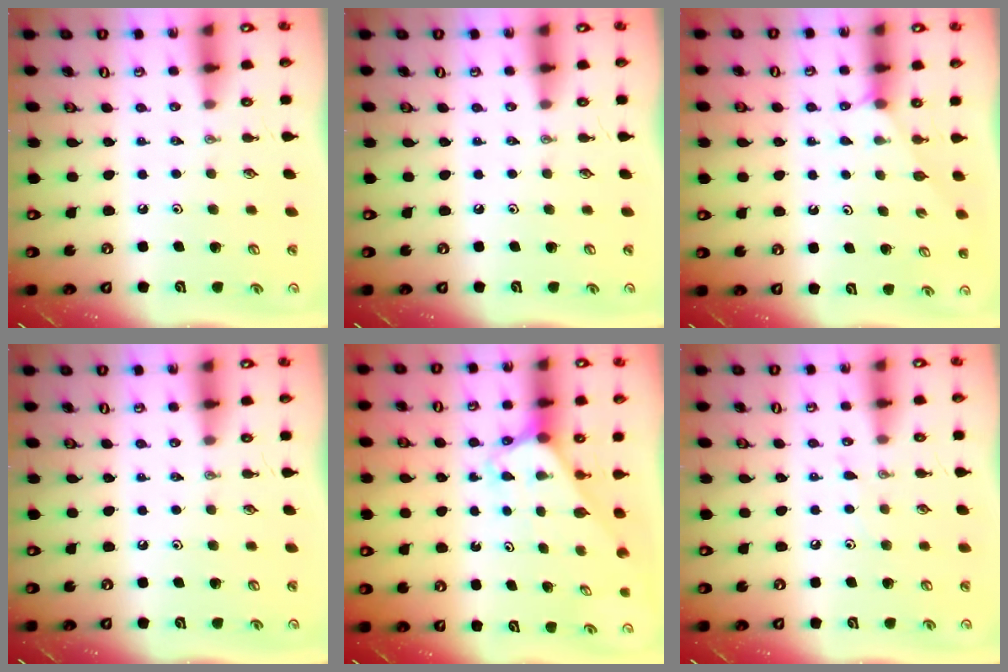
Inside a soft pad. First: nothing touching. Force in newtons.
{"total": 0.0}
{"total": 2.6, "press": 2.5, "slide": 0.5}
{"total": 0.0}
{"total": 2.6, "press": 2.6, "slide": 0.2}
{"total": 5.4, "press": 5.4, "slide": 0.5}